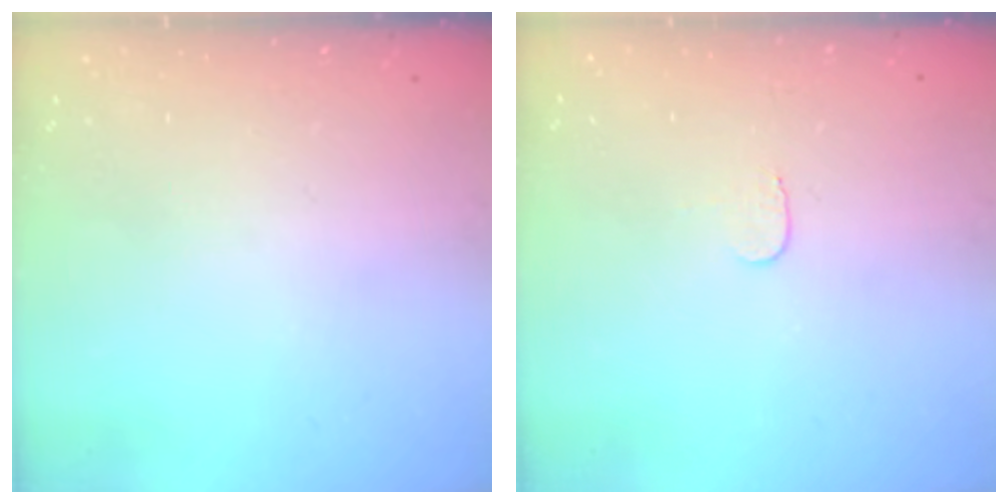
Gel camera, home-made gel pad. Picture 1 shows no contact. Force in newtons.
{"total": 3.2, "press": 3.2, "slide": 0.3}